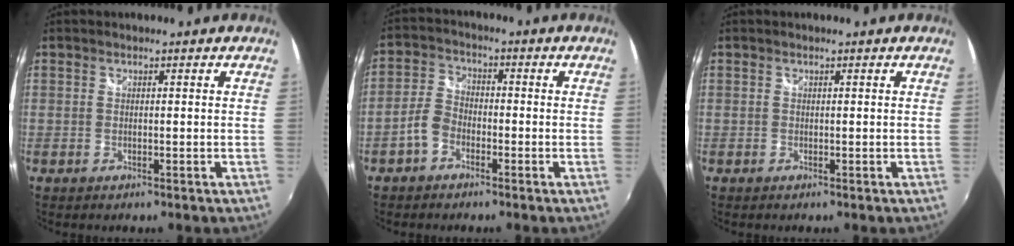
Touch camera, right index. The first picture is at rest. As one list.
[{"total": 4.6, "force": [-2.6, 3.0, 2.4], "torque": [-0.052, 0.015, -0.051]}, {"total": 0.0}]